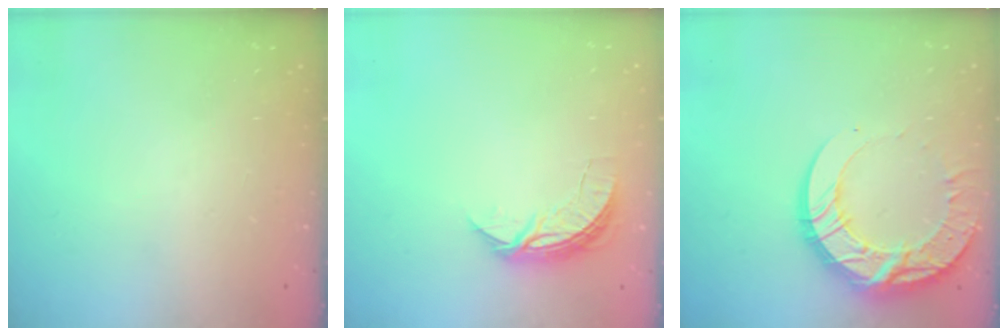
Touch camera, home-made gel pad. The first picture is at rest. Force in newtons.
{"total": 6.2, "press": 6.2, "slide": 0.5}
{"total": 17.3, "press": 17.2, "slide": 1.5}